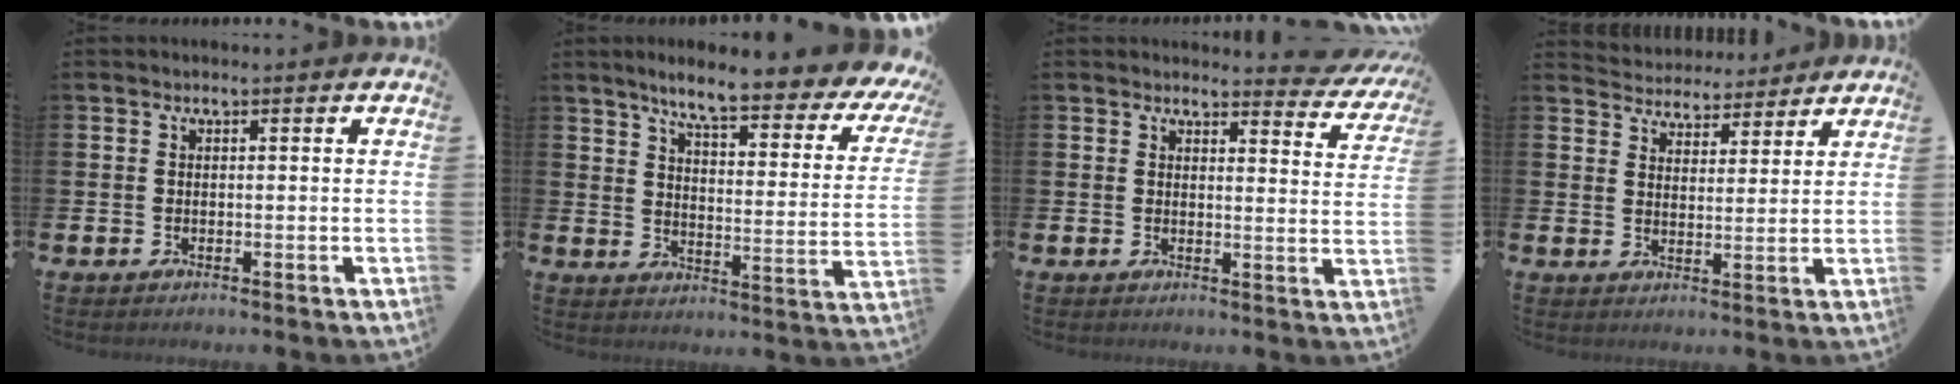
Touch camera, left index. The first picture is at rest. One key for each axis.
{"total": 7.3, "fx": 6.1, "fy": 0.8, "fz": 4.0, "tx": -0.087, "ty": -0.051, "tz": 0.094}
{"total": 3.0, "fx": 2.9, "fy": 0.5, "fz": 0.4, "tx": 0.000, "ty": -0.020, "tz": 0.047}
{"total": 4.5, "fx": 4.3, "fy": 1.3, "fz": -0.6, "tx": -0.002, "ty": -0.035, "tz": 0.075}